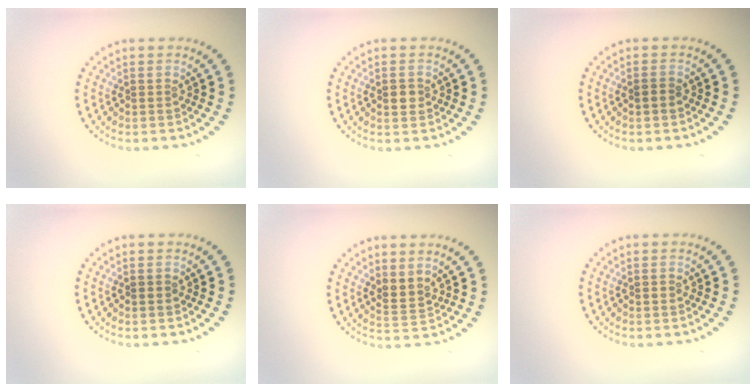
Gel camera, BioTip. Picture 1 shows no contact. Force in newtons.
{"total": 1.1, "press": 1.1, "slide": 0.2}
{"total": 0.9, "press": 0.9, "slide": 0.2}
{"total": 0.7, "press": 0.7, "slide": 0.1}
{"total": 2.0, "press": 1.4, "slide": 1.5}
{"total": 0.6, "press": 0.6, "slide": 0.1}